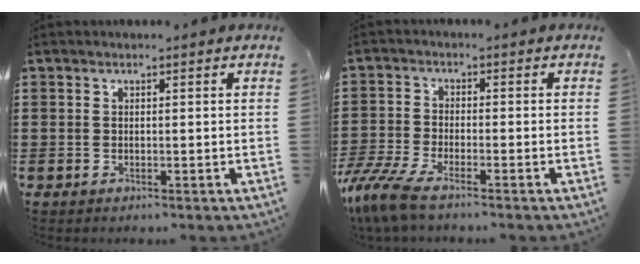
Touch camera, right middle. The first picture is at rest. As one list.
[{"total": 6.0, "force": [-4.8, 1.1, 3.5], "torque": [-0.105, -0.020, -0.104]}]